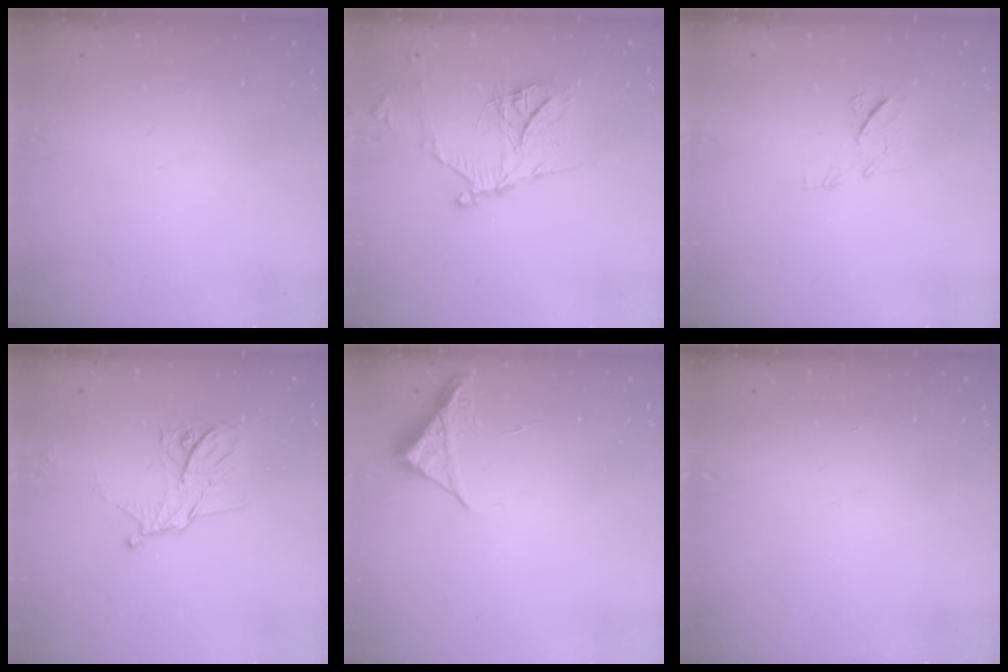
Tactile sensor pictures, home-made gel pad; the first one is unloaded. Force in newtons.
{"total": 15.6, "press": 15.5, "slide": 1.4}
{"total": 7.2, "press": 7.0, "slide": 1.4}
{"total": 11.3, "press": 11.3, "slide": 0.7}
{"total": 4.1, "press": 4.1, "slide": 0.5}
{"total": 1.6, "press": 1.6, "slide": 0.1}